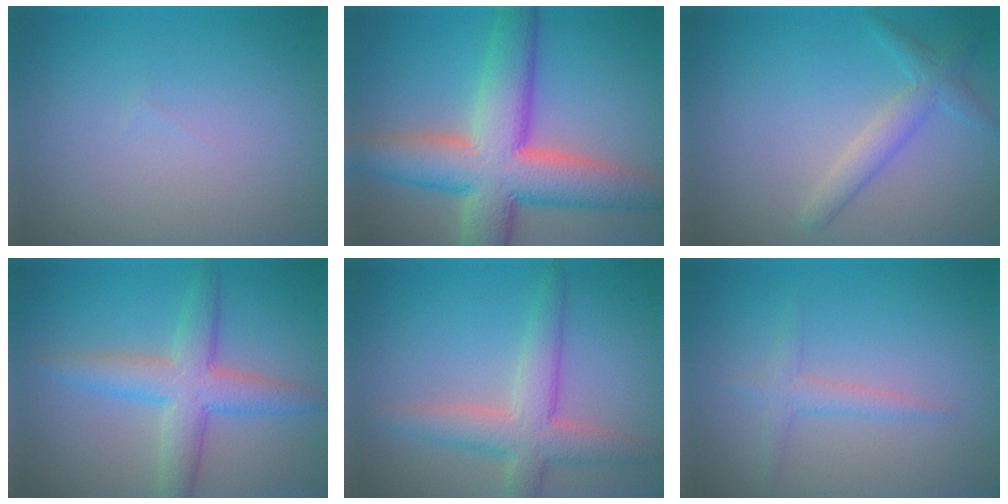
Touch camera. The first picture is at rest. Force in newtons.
{"total": 10.8, "press": 10.8, "slide": 0.7}
{"total": 2.5, "press": 2.5, "slide": 0.2}
{"total": 5.1, "press": 5.1, "slide": 0.2}
{"total": 4.6, "press": 4.6, "slide": 0.4}
{"total": 1.7, "press": 1.7, "slide": 0.0}